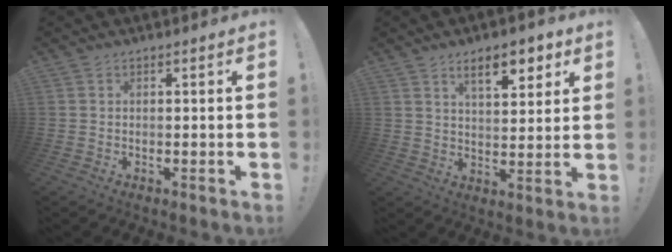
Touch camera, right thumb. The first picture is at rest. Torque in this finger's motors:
{"motor_torque": [0.03, 0.10, 0.25, 0.31, 0.07]}